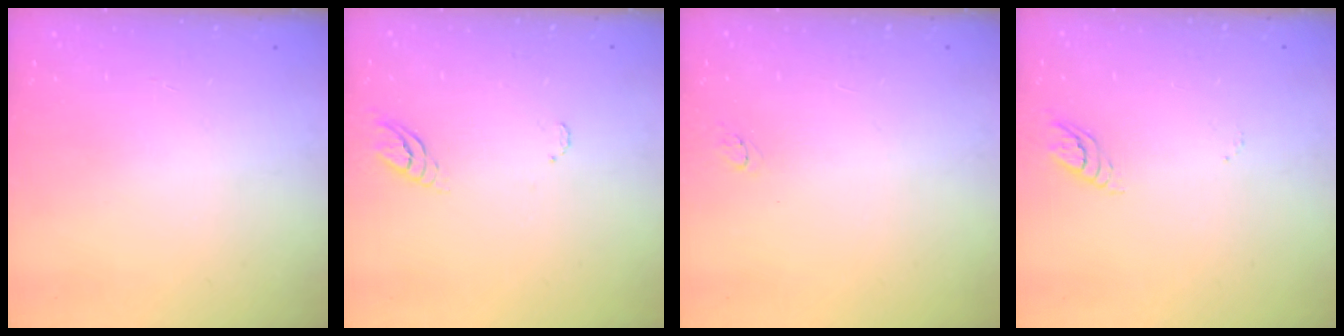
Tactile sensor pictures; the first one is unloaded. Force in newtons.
{"total": 4.9, "press": 4.9, "slide": 0.4}
{"total": 3.3, "press": 3.3, "slide": 0.4}
{"total": 3.6, "press": 3.6, "slide": 0.6}